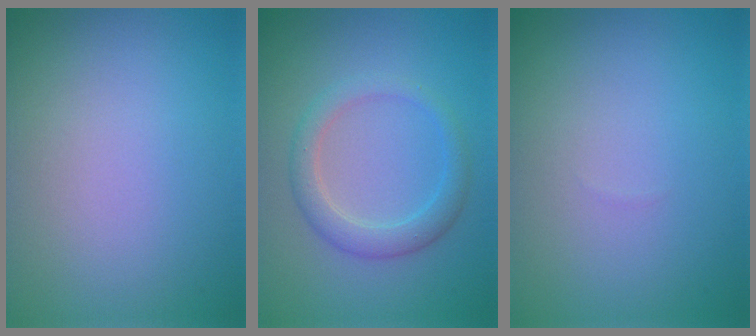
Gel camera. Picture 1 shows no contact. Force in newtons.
{"total": 2.9, "press": 2.9, "slide": 0.1}
{"total": 0.0}